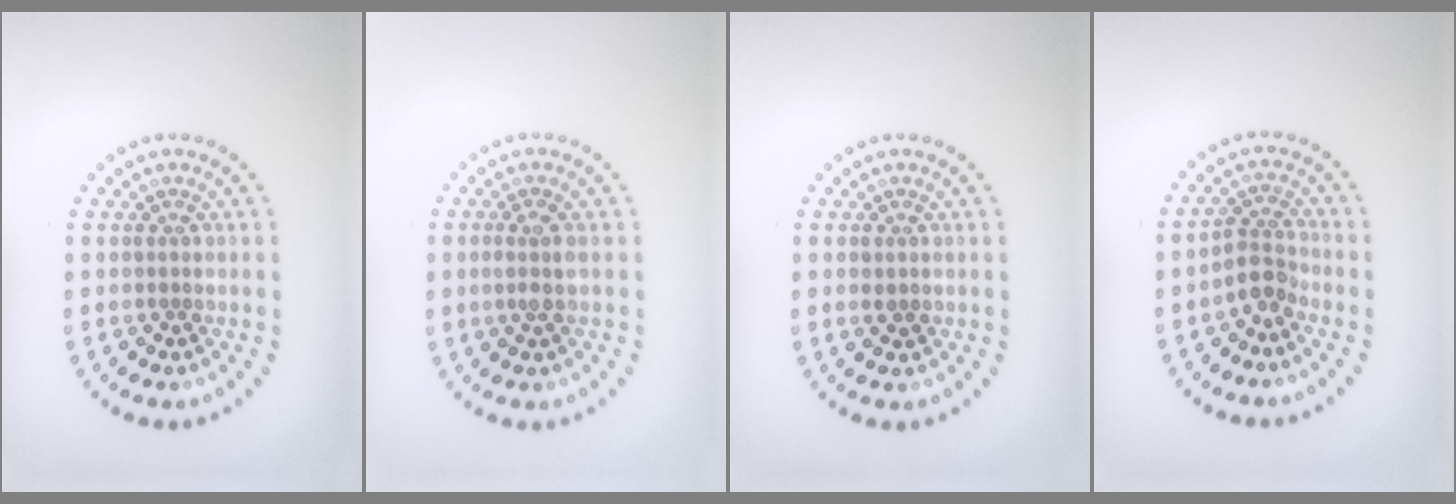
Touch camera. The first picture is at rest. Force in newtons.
{"total": 1.3, "press": 1.1, "slide": 0.6}
{"total": 0.8, "press": 0.8, "slide": 0.1}
{"total": 2.5, "press": 1.9, "slide": 1.5}